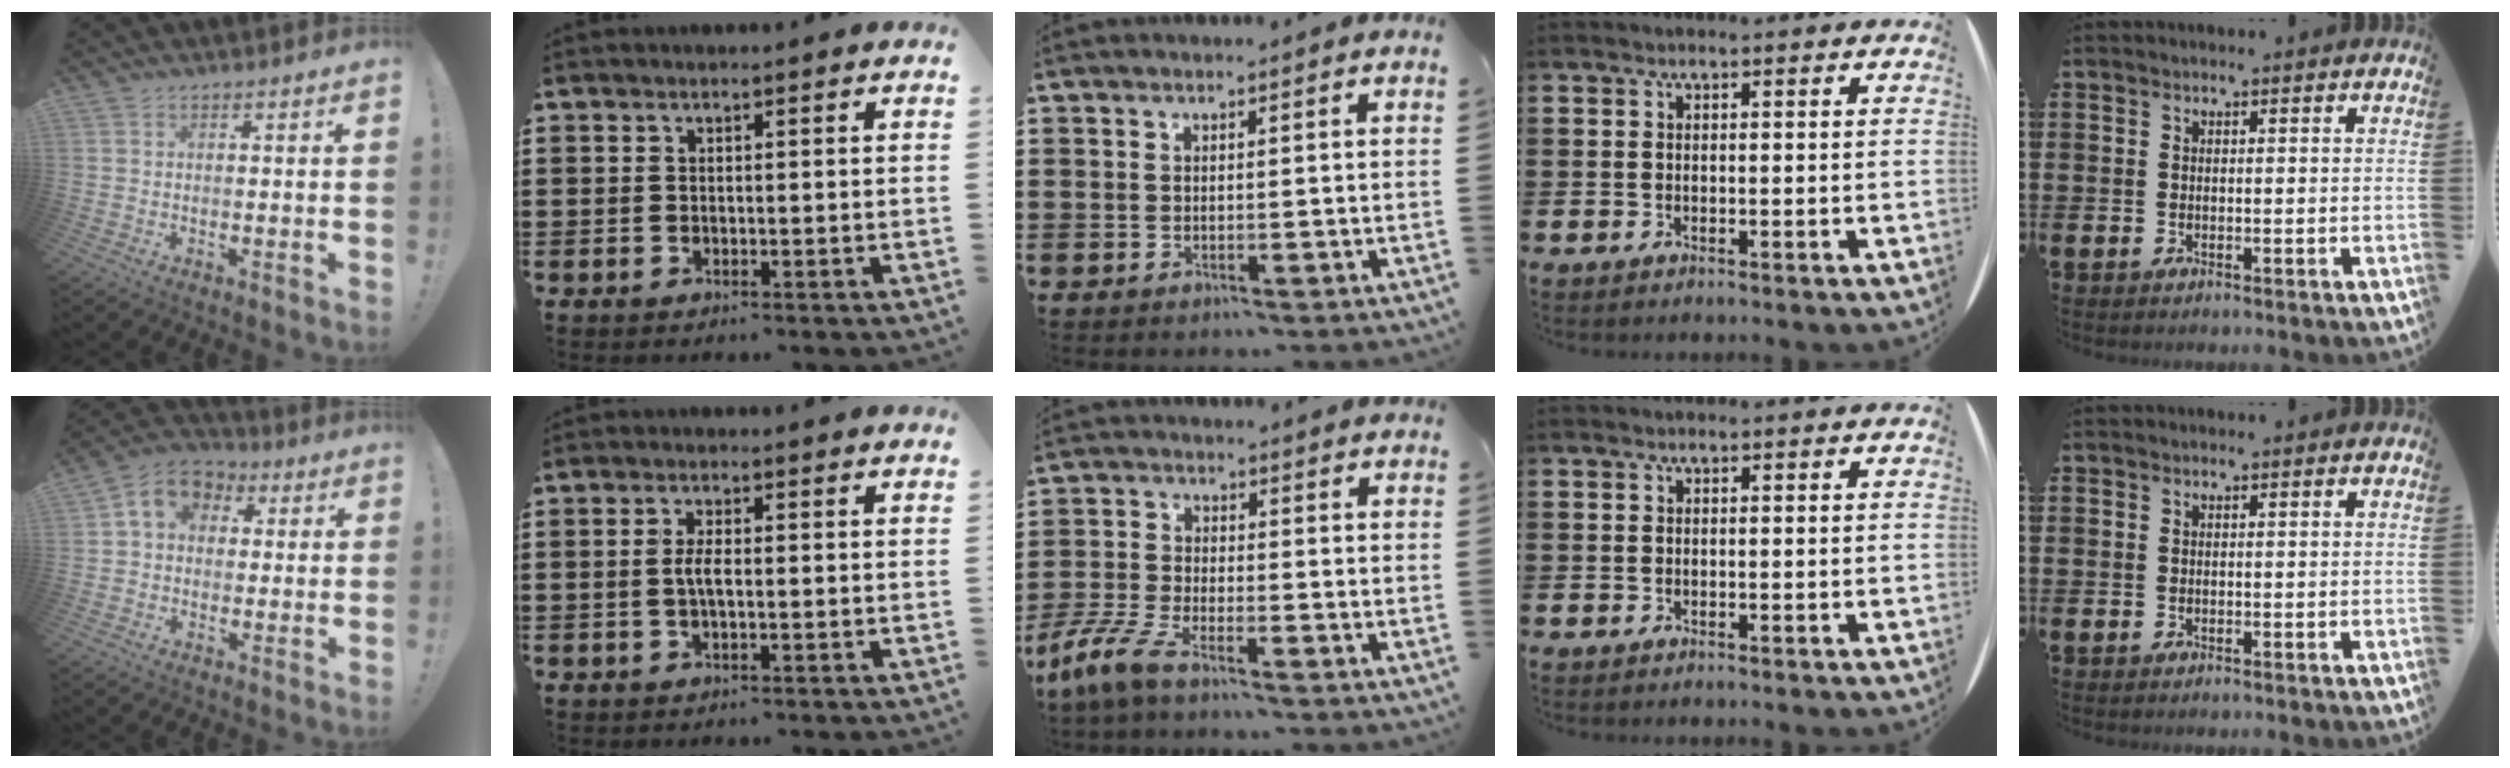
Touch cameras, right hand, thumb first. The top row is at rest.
{"thumb": {"total": 8.4, "force": [1.9, 6.7, 4.8], "torque": [-0.079, 0.007, 0.042]}, "index": {"total": 2.6, "force": [-0.3, 0.7, 2.5], "torque": [-0.054, -0.002, -0.009]}, "middle": {"total": 6.2, "force": [-4.9, 1.0, 3.7], "torque": [-0.107, -0.018, -0.103]}}